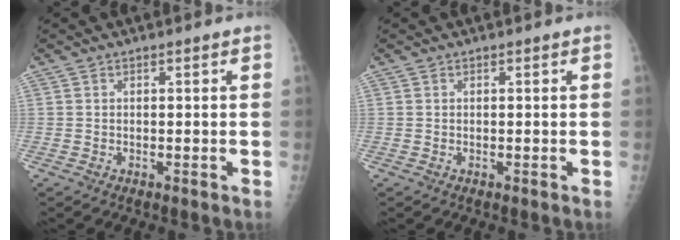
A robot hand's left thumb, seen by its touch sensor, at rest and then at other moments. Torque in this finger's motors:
{"motor_torque": [0.00, 0.00, 0.02, -0.02, 0.00]}